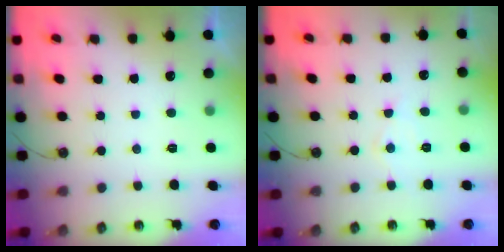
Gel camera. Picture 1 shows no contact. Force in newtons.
{"total": 7.0, "press": 7.0, "slide": 0.8}